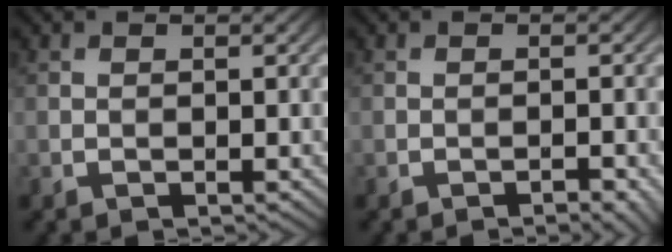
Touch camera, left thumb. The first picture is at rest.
{"total": 2.0, "force": [-1.5, 0.3, 1.4], "torque": [-0.020, 0.005, -0.021]}